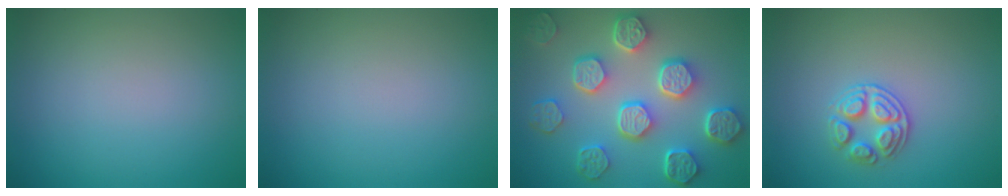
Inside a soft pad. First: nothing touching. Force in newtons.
{"total": 0.0}
{"total": 8.1, "press": 6.3, "slide": 5.1}
{"total": 2.8, "press": 2.7, "slide": 0.7}